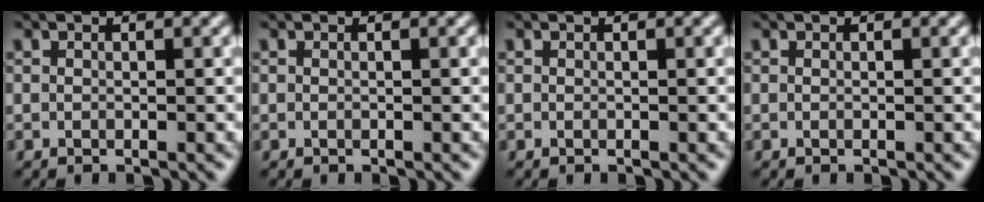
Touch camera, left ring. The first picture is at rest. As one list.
[{"total": 0.0}, {"total": 0.0}, {"total": 0.0}]